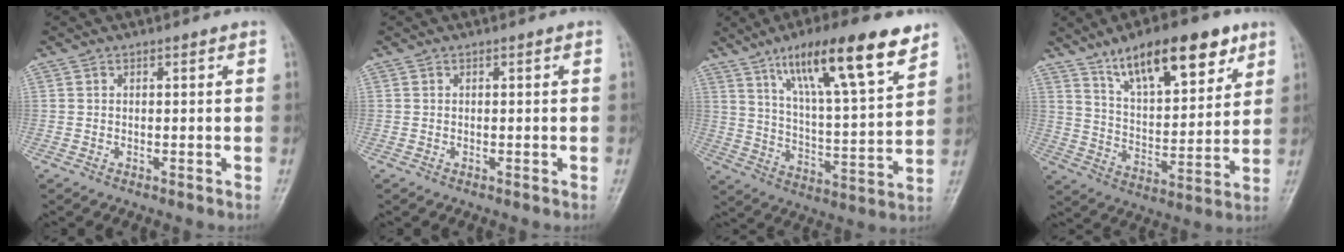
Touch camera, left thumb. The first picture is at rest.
{"total": 0.0}
{"total": 19.7, "force": [12.0, 4.3, 15.0], "torque": [-0.221, -0.044, 0.203]}
{"total": 17.8, "force": [10.9, 6.8, 12.3], "torque": [-0.157, -0.046, 0.185]}